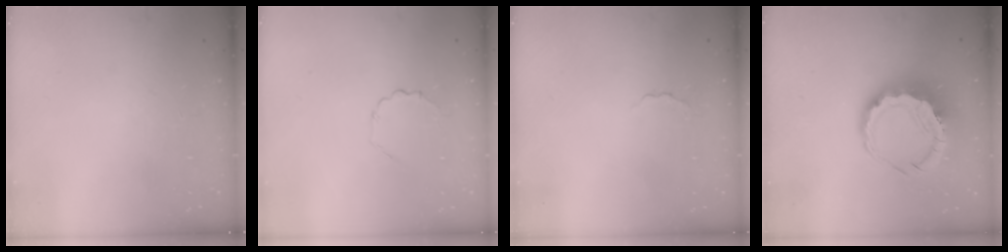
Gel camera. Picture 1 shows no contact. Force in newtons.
{"total": 2.8, "press": 2.6, "slide": 1.1}
{"total": 1.6, "press": 1.5, "slide": 0.5}
{"total": 11.3, "press": 11.0, "slide": 2.2}